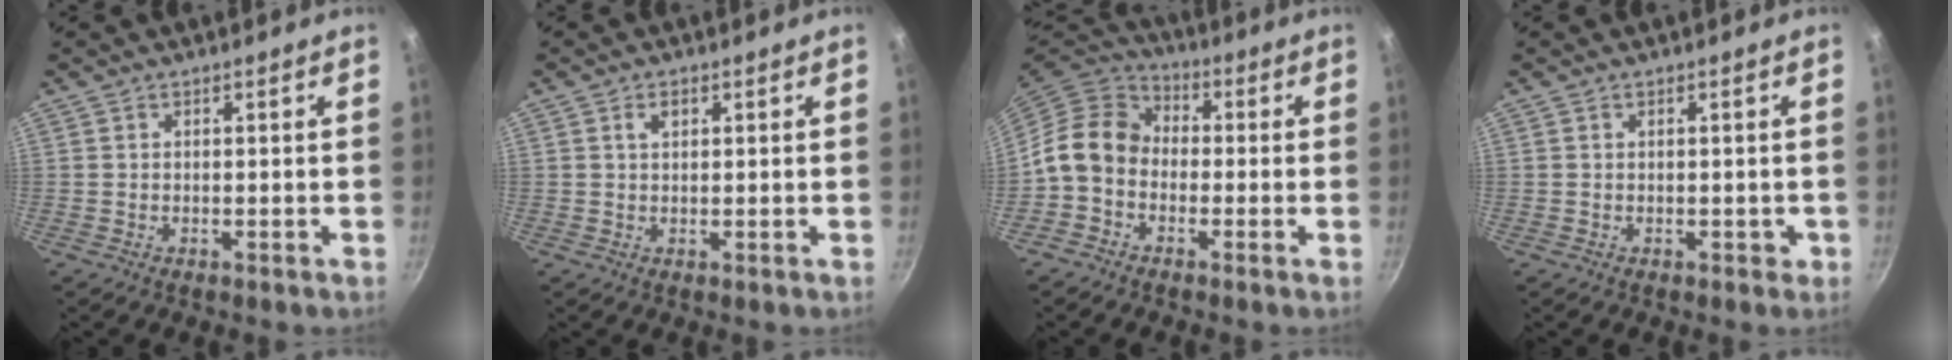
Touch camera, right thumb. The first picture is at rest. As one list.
[{"total": 2.0, "force": [0.8, 1.3, 1.4], "torque": [-0.017, 0.002, 0.013]}, {"total": 9.9, "force": [-1.6, 8.0, 5.7], "torque": [-0.078, 0.037, -0.055]}, {"total": 1.1, "force": [-0.1, 0.9, 0.7], "torque": [0.001, 0.003, 0.000]}]